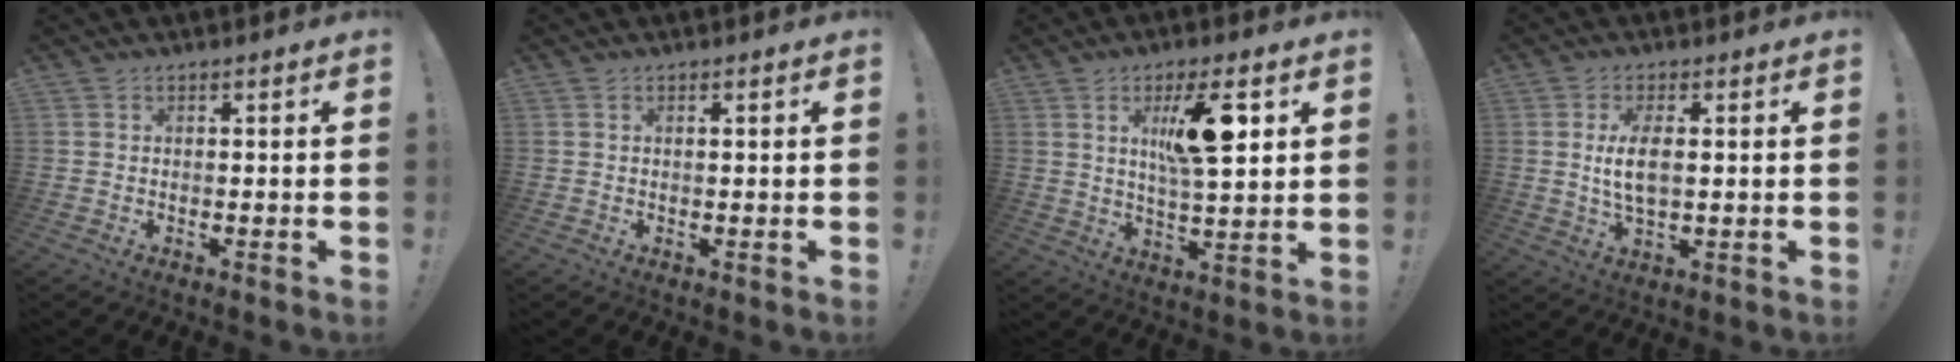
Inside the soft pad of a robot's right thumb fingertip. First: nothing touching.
{"total": 0.5, "force": [0.2, -0.2, 0.4], "torque": [-0.004, -0.001, 0.003]}
{"total": 14.2, "force": [5.3, 3.5, 12.7], "torque": [-0.191, -0.020, 0.077]}
{"total": 6.9, "force": [0.7, 2.7, 6.3], "torque": [-0.125, -0.009, 0.007]}